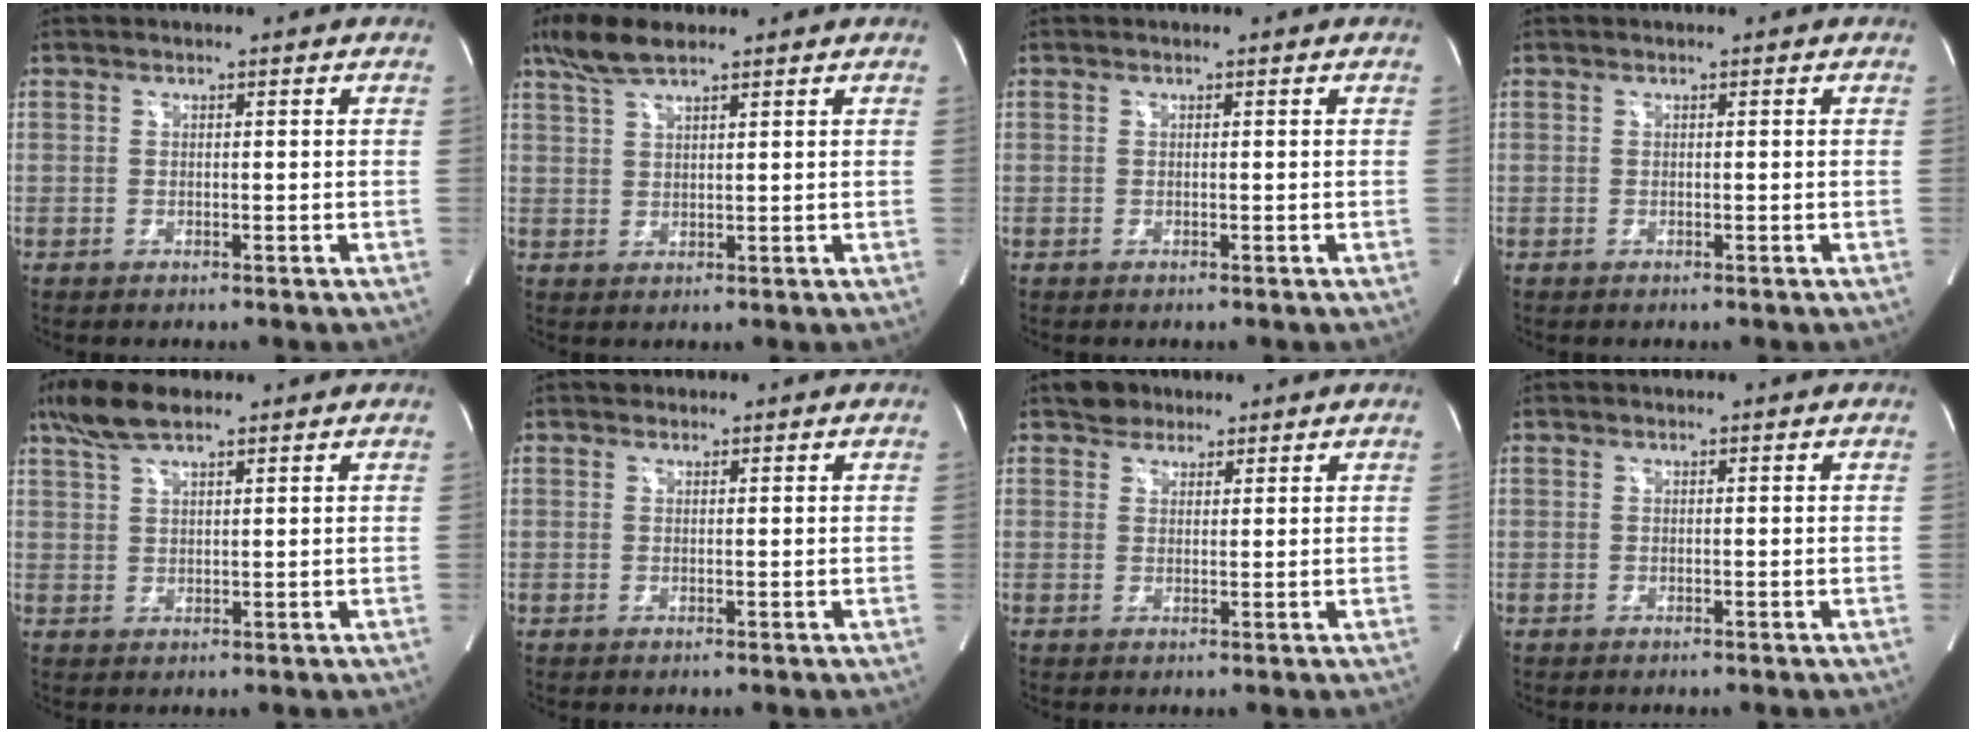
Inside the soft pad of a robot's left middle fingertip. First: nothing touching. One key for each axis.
{"total": 5.8, "fx": 4.4, "fy": 1.2, "fz": 3.6, "tx": -0.082, "ty": 0.019, "tz": 0.087}
{"total": 0.0}
{"total": 0.0}
{"total": 6.2, "fx": 4.6, "fy": 1.5, "fz": 3.9, "tx": -0.088, "ty": 0.021, "tz": 0.090}
{"total": 0.7, "fx": 0.5, "fy": 0.5, "fz": 0.0, "tx": -0.002, "ty": 0.004, "tz": 0.007}
{"total": 3.0, "fx": 2.2, "fy": 1.9, "fz": 0.4, "tx": -0.008, "ty": 0.014, "tz": 0.036}
{"total": 0.0}